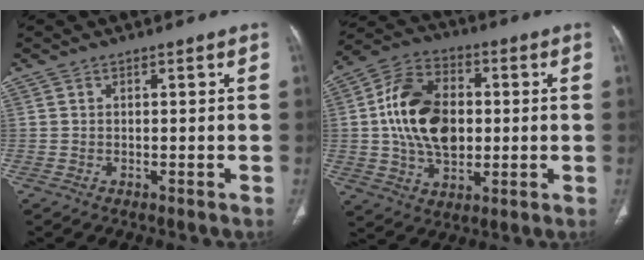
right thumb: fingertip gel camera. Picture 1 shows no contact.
{"total": 17.2, "force": [0.8, 11.6, 12.6], "torque": [-0.205, 0.016, 0.014]}